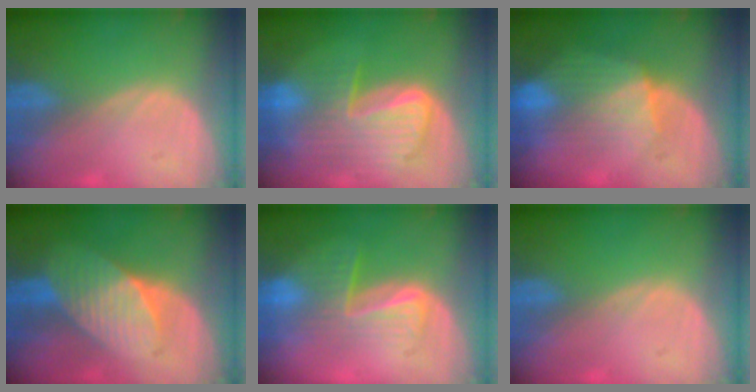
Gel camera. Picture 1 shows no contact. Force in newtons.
{"total": 10.1, "press": 8.7, "slide": 5.2}
{"total": 8.5, "press": 8.0, "slide": 3.0}
{"total": 7.4, "press": 7.0, "slide": 2.2}
{"total": 6.5, "press": 6.3, "slide": 1.5}
{"total": 0.0}